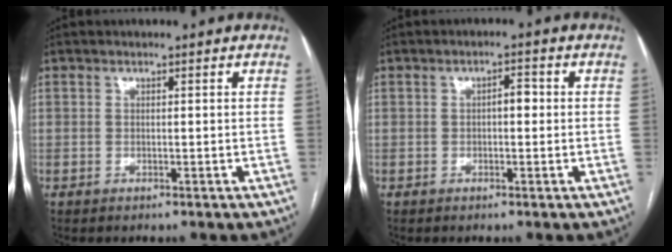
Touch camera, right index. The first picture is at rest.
{"total": 2.2, "force": [0.0, 1.0, 2.0], "torque": [-0.029, 0.014, -0.001]}